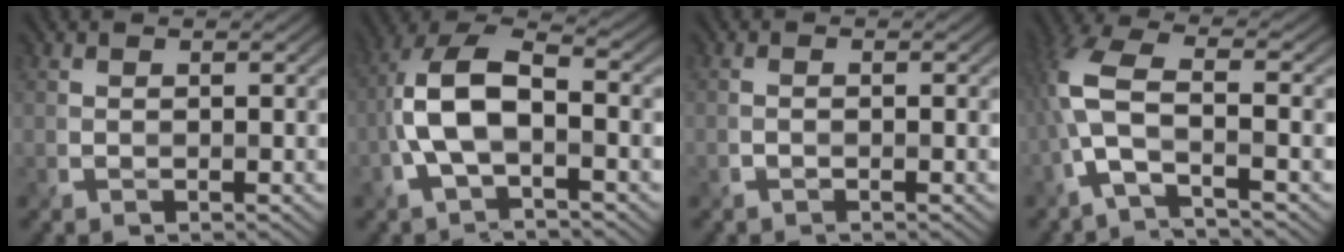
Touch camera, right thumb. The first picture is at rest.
{"total": 9.5, "force": [-1.9, 4.5, 8.2], "torque": [-0.181, 0.016, -0.041]}
{"total": 0.6, "force": [-0.5, 0.0, 0.2], "torque": [-0.003, -0.002, -0.012]}
{"total": 7.3, "force": [-2.0, 2.2, 6.6], "torque": [-0.160, 0.018, -0.064]}